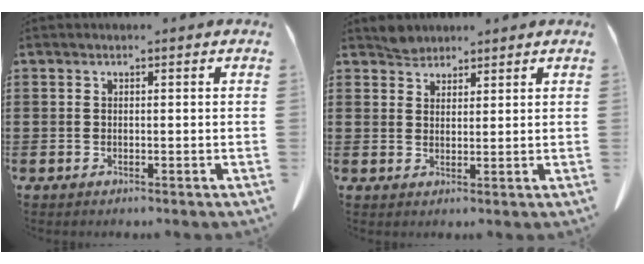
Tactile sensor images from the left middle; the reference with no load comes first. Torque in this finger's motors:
{"motor_torque": [-0.01, 0.02, 0.00, 0.00]}